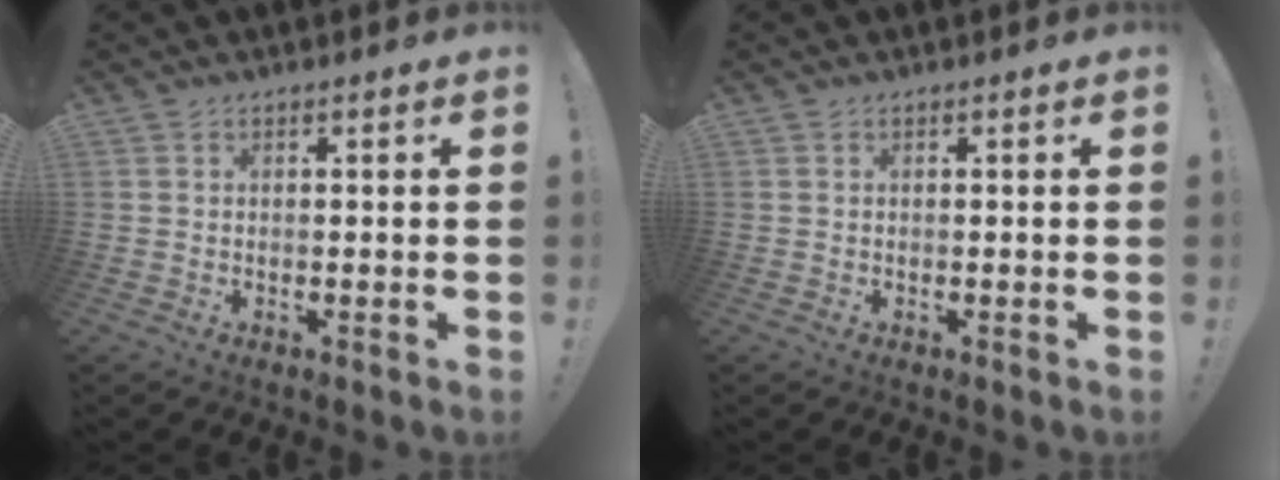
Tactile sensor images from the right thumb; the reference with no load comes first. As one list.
[{"total": 0.0}]